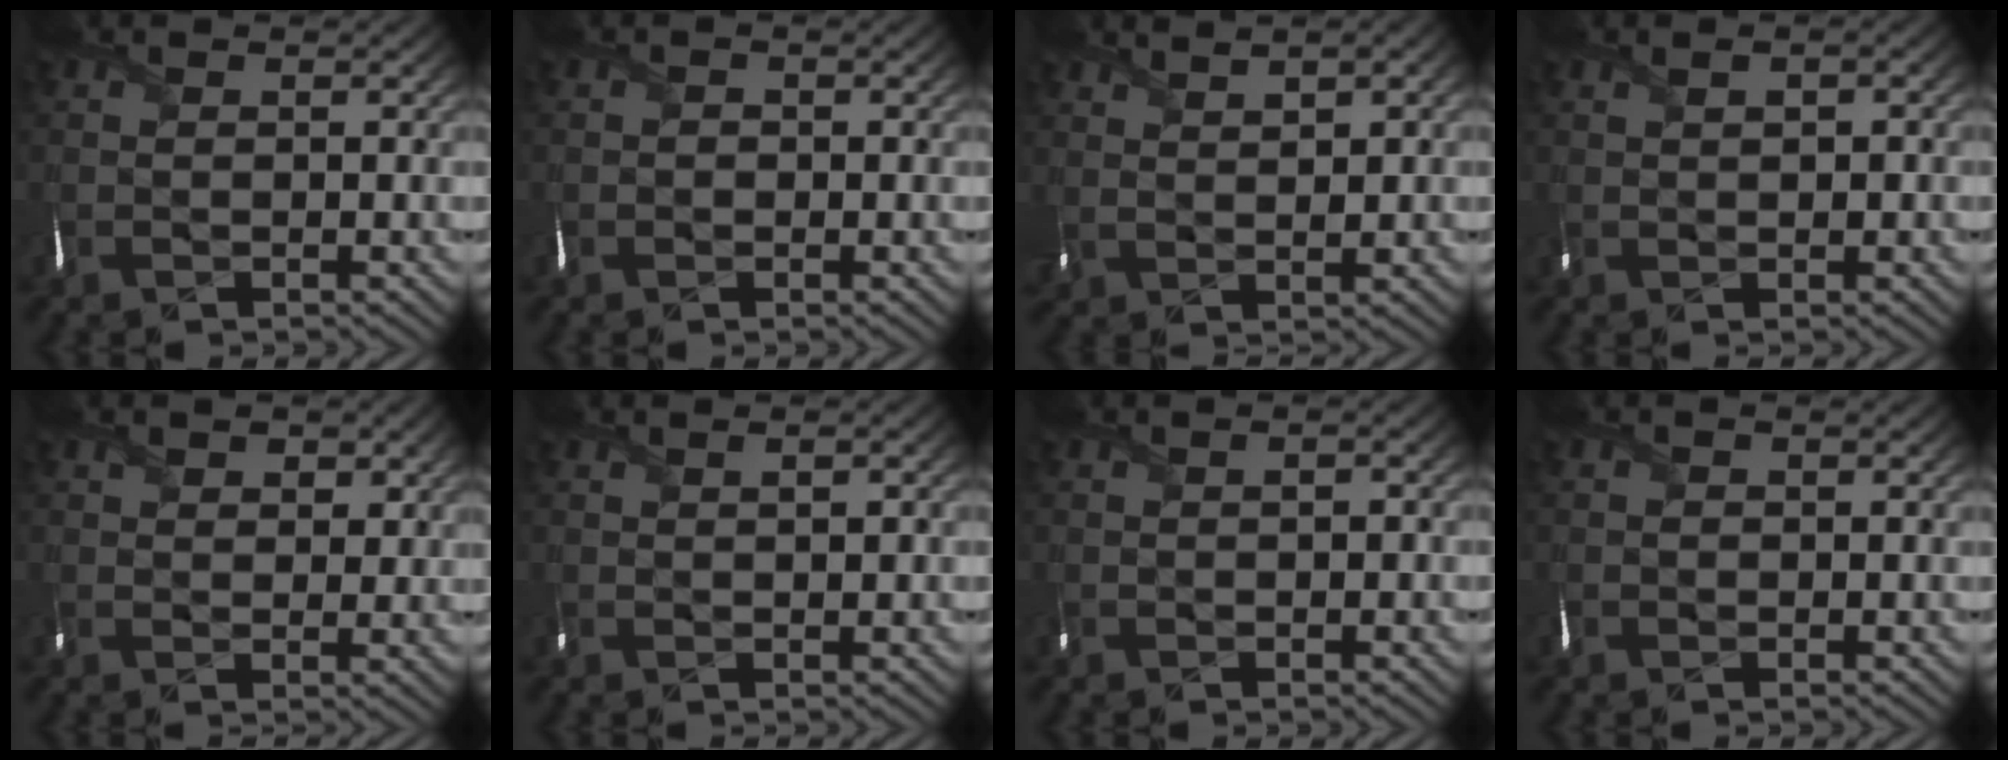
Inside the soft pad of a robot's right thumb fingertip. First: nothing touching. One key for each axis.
{"total": 0.8, "fx": -0.3, "fy": 0.7, "fz": 0.2, "tx": -0.002, "ty": -0.003, "tz": -0.007}
{"total": 4.0, "fx": 2.3, "fy": 1.8, "fz": 2.7, "tx": -0.057, "ty": 0.002, "tz": 0.049}
{"total": 1.9, "fx": 0.5, "fy": 1.0, "fz": 1.5, "tx": -0.027, "ty": 0.004, "tz": 0.011}
{"total": 2.6, "fx": 1.4, "fy": 1.8, "fz": 1.1, "tx": -0.023, "ty": -0.006, "tz": 0.026}
{"total": 1.5, "fx": 0.5, "fy": 0.5, "fz": 1.4, "tx": -0.026, "ty": 0.005, "tz": 0.010}
{"total": 1.4, "fx": -0.1, "fy": 0.8, "fz": 1.1, "tx": -0.020, "ty": 0.002, "tz": -0.001}
{"total": 0.5, "fx": 0.0, "fy": 0.5, "fz": 0.2, "tx": -0.002, "ty": -0.003, "tz": -0.002}